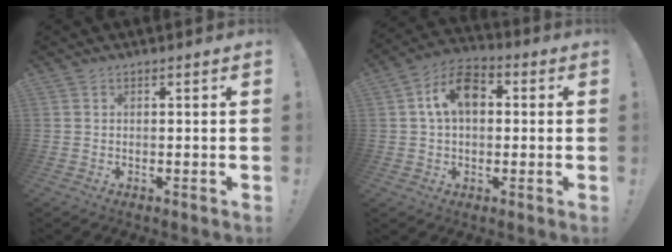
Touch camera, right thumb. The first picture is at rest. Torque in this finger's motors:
{"motor_torque": [1.02, 1.01, 0.01, 0.00, 0.07]}